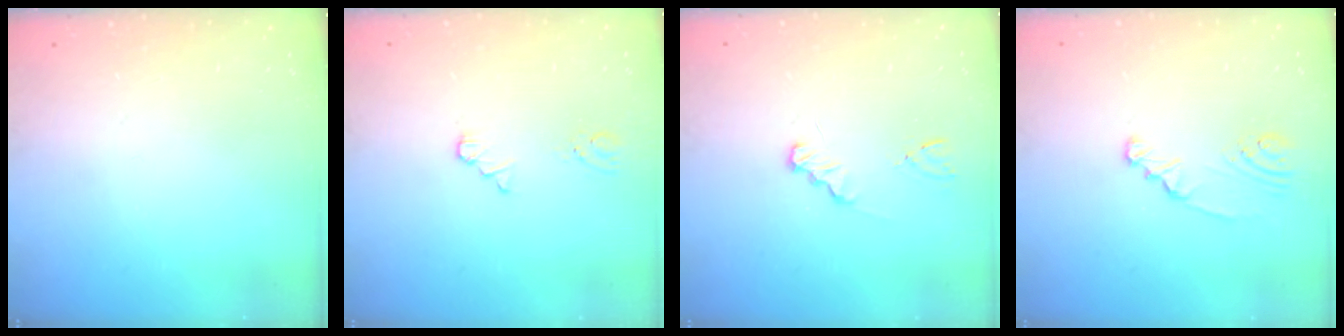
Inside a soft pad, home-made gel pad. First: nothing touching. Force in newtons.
{"total": 1.1, "press": 1.1, "slide": 0.1}
{"total": 1.2, "press": 1.2, "slide": 0.1}
{"total": 2.4, "press": 2.4, "slide": 0.2}